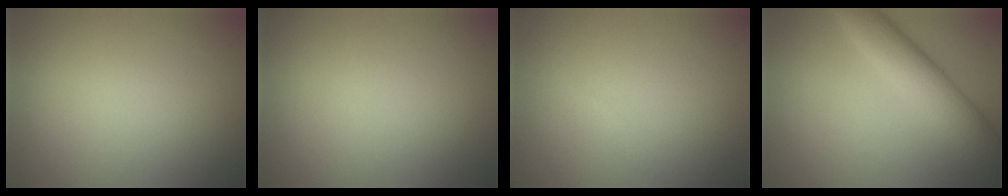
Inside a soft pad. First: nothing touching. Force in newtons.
{"total": 0.0}
{"total": 0.6, "press": 0.5, "slide": 0.1}
{"total": 5.9, "press": 5.9, "slide": 0.2}